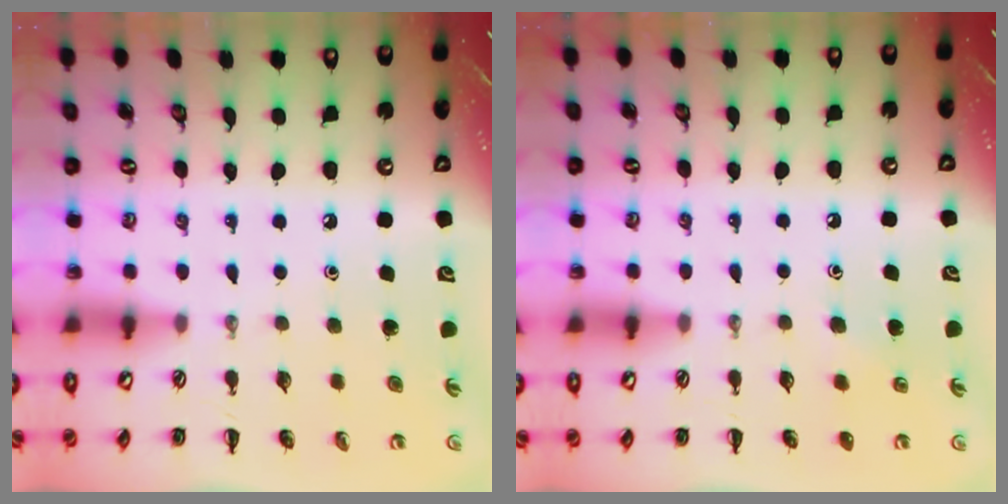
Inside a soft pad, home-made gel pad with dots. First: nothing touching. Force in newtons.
{"total": 2.9, "press": 2.6, "slide": 1.3}